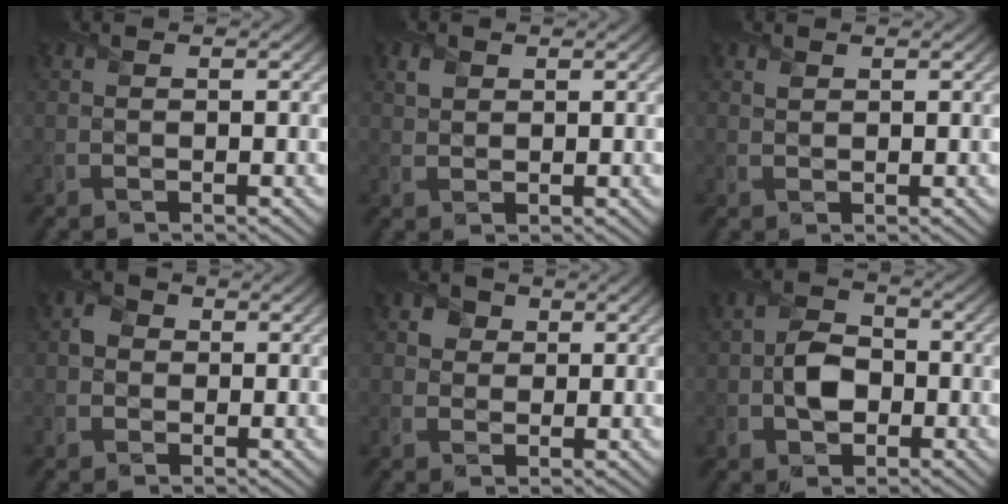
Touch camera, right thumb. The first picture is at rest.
{"total": 1.5, "force": [1.0, 1.0, 0.5], "torque": [-0.014, 0.001, 0.020]}
{"total": 0.7, "force": [0.7, 0.3, 0.0], "torque": [-0.002, -0.001, 0.015]}
{"total": 2.0, "force": [-0.1, 1.9, 0.6], "torque": [-0.012, 0.001, -0.010]}
{"total": 3.1, "force": [1.4, 2.6, 1.0], "torque": [-0.031, -0.005, 0.021]}
{"total": 4.6, "force": [-1.2, 3.4, 2.9], "torque": [-0.050, -0.001, -0.027]}